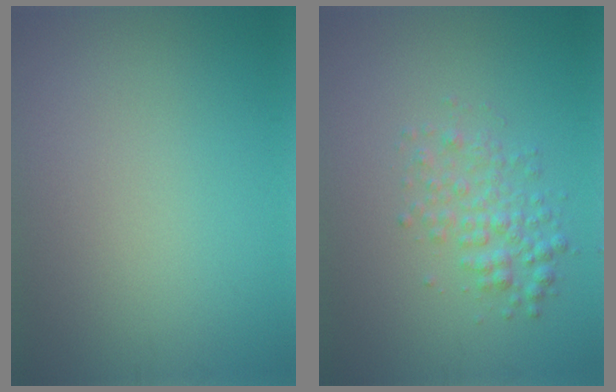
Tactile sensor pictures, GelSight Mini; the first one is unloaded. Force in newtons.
{"total": 2.6, "press": 2.6, "slide": 0.1}